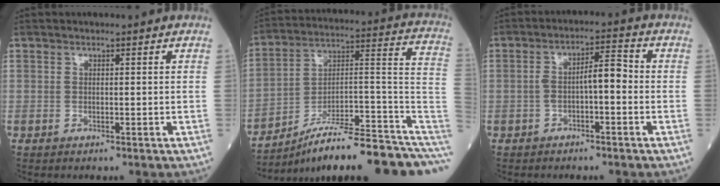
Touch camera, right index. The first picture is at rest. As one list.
[{"total": 22.6, "force": [-17.2, 3.5, 14.2], "torque": [-0.124, 0.049, -0.254]}, {"total": 4.8, "force": [-0.9, 1.2, 4.6], "torque": [-0.078, 0.024, -0.014]}]